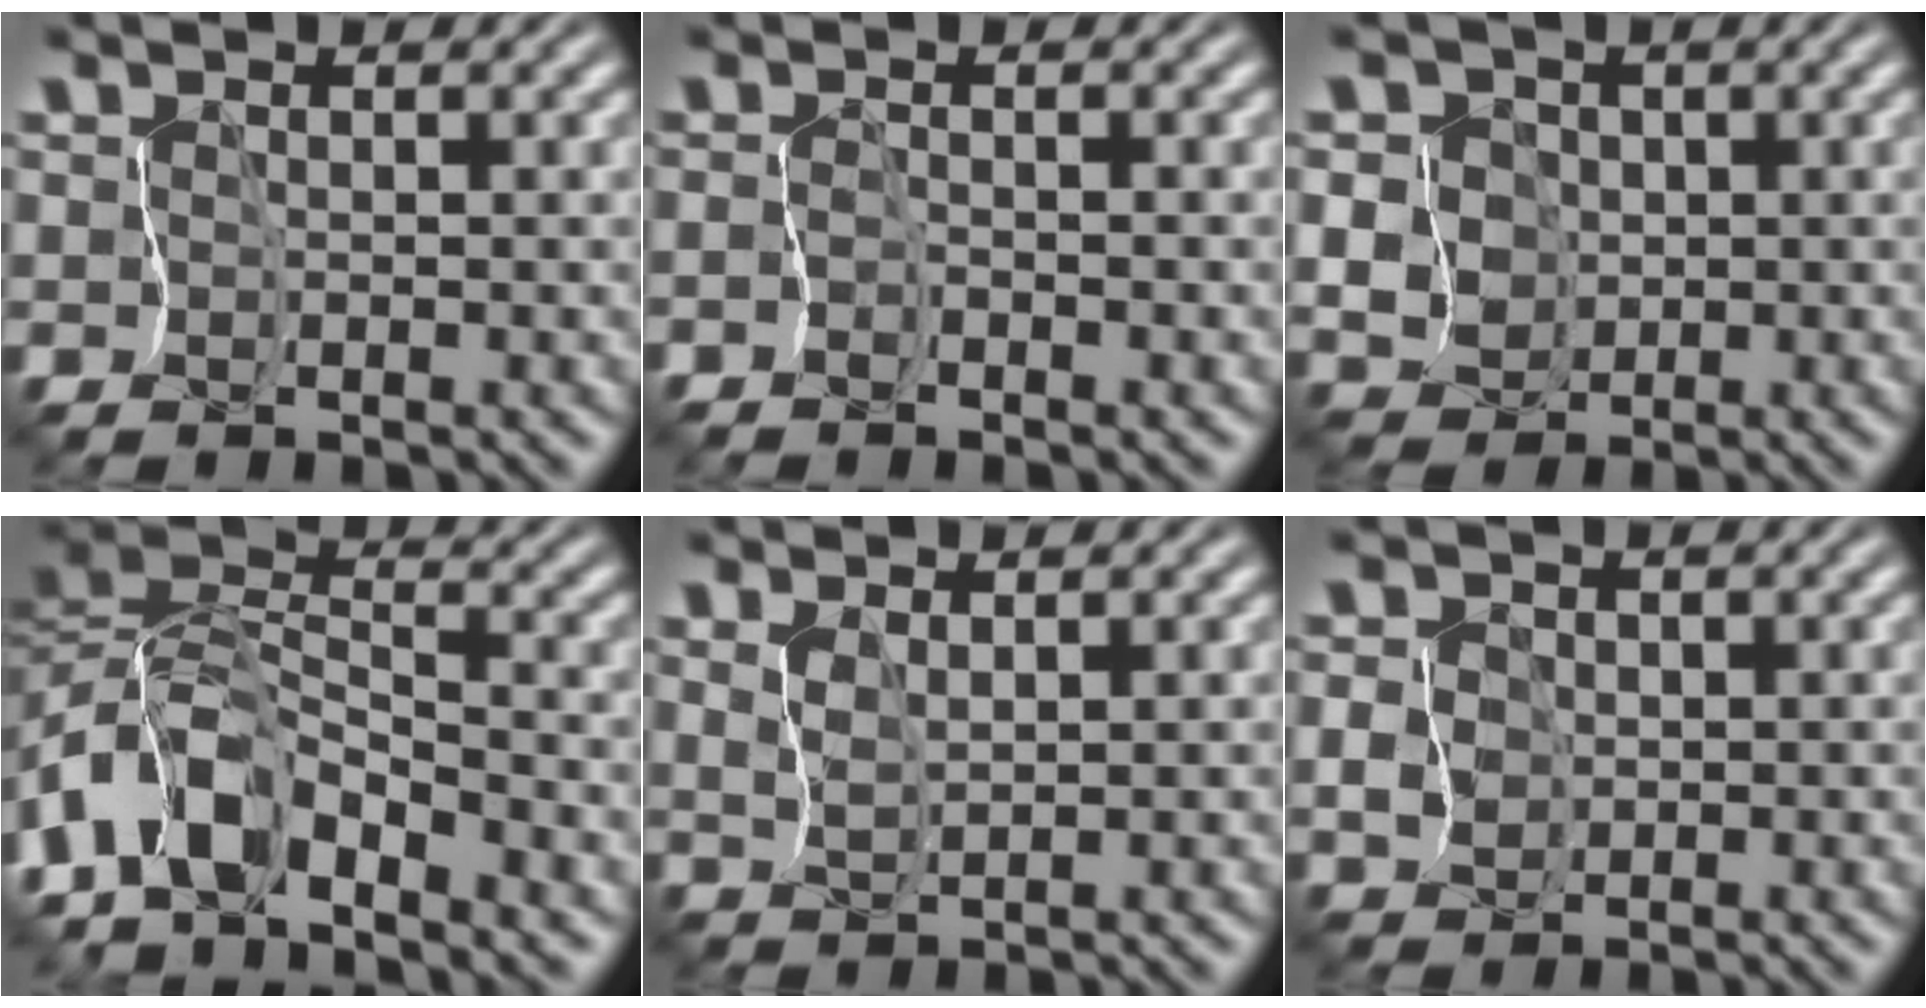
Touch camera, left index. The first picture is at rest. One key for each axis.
{"total": 1.7, "fx": -1.3, "fy": -1.0, "fz": -0.2, "tx": -0.018, "ty": -0.006, "tz": -0.019}
{"total": 7.6, "fx": 0.4, "fy": 7.0, "fz": 2.9, "tx": -0.080, "ty": 0.023, "tz": -0.006}
{"total": 6.7, "fx": -4.6, "fy": 2.2, "fz": 4.3, "tx": -0.097, "ty": 0.002, "tz": -0.085}
{"total": 1.0, "fx": 0.7, "fy": -0.6, "fz": 0.3, "tx": -0.030, "ty": -0.007, "tz": 0.032}
{"total": 2.6, "fx": 0.0, "fy": 2.5, "fz": 0.8, "tx": -0.022, "ty": 0.014, "tz": 0.001}